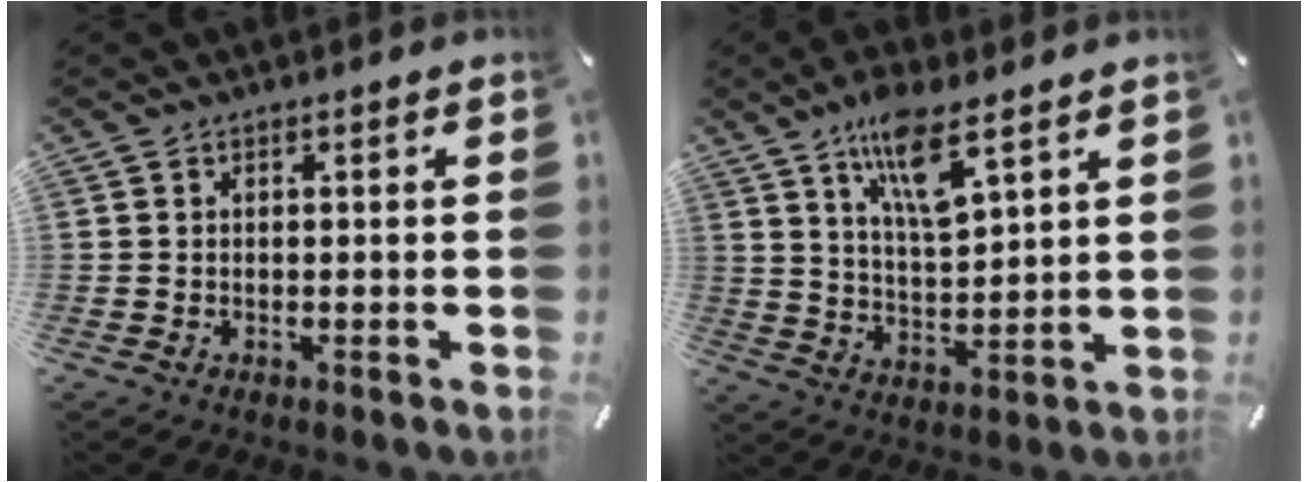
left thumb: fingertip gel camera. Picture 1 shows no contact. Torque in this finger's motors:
{"motor_torque": [0.76, 0.75, 1.52, -1.25, 0.48]}